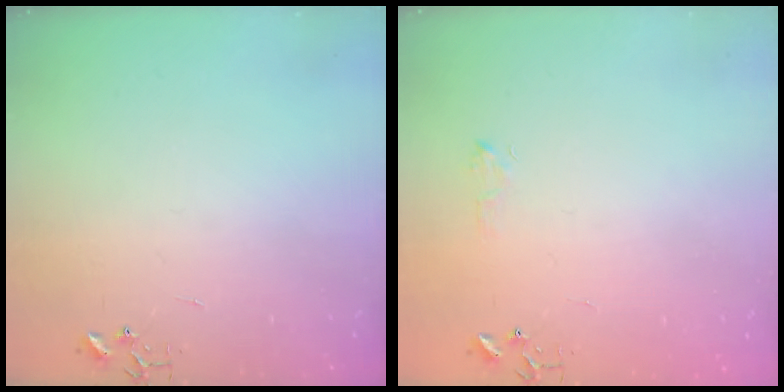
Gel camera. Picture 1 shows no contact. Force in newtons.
{"total": 5.5, "press": 5.4, "slide": 0.8}